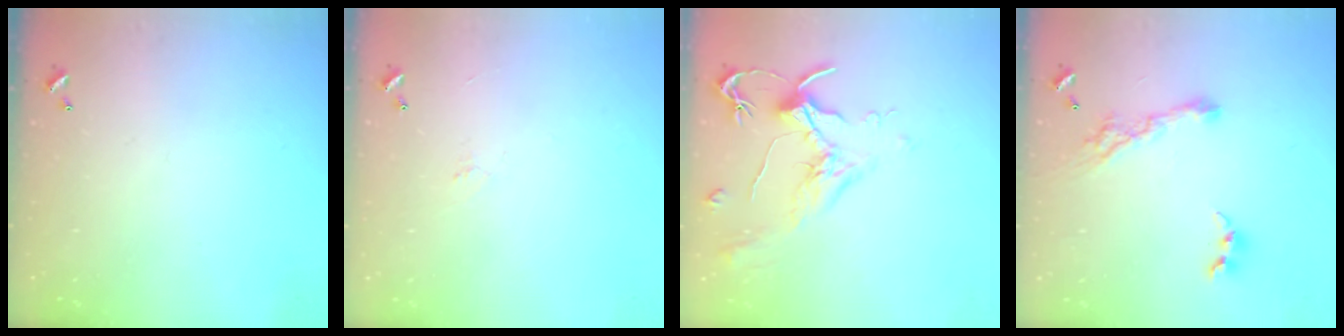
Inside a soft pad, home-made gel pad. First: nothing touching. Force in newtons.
{"total": 3.5, "press": 3.5, "slide": 0.5}
{"total": 1.8, "press": 1.7, "slide": 0.8}
{"total": 7.6, "press": 7.5, "slide": 1.1}